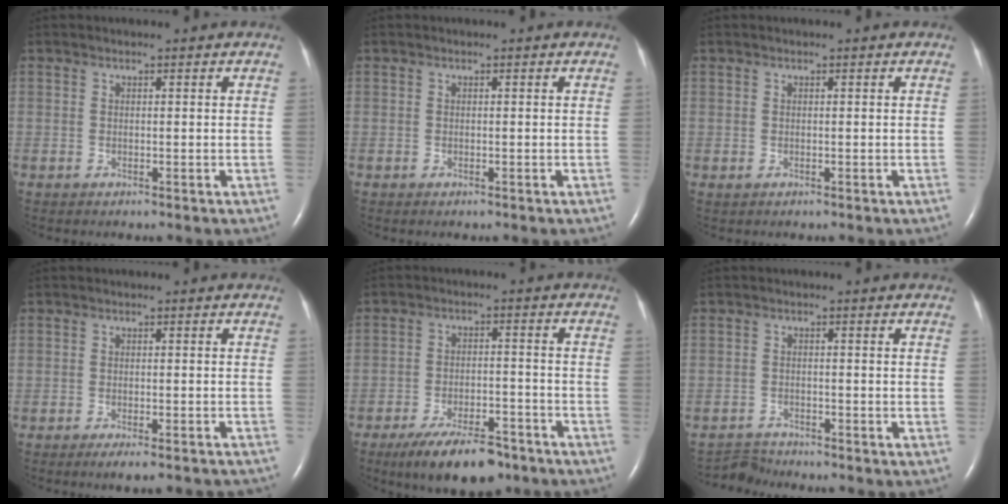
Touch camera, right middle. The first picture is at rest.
{"total": 0.0}
{"total": 0.0}
{"total": 8.4, "force": [-7.3, 1.2, 3.9], "torque": [-0.039, -0.006, -0.091]}
{"total": 11.1, "force": [-8.3, 3.7, 6.4], "torque": [-0.105, -0.009, -0.135]}
{"total": 2.9, "force": [-2.7, -0.1, -0.9], "torque": [0.014, -0.017, -0.048]}